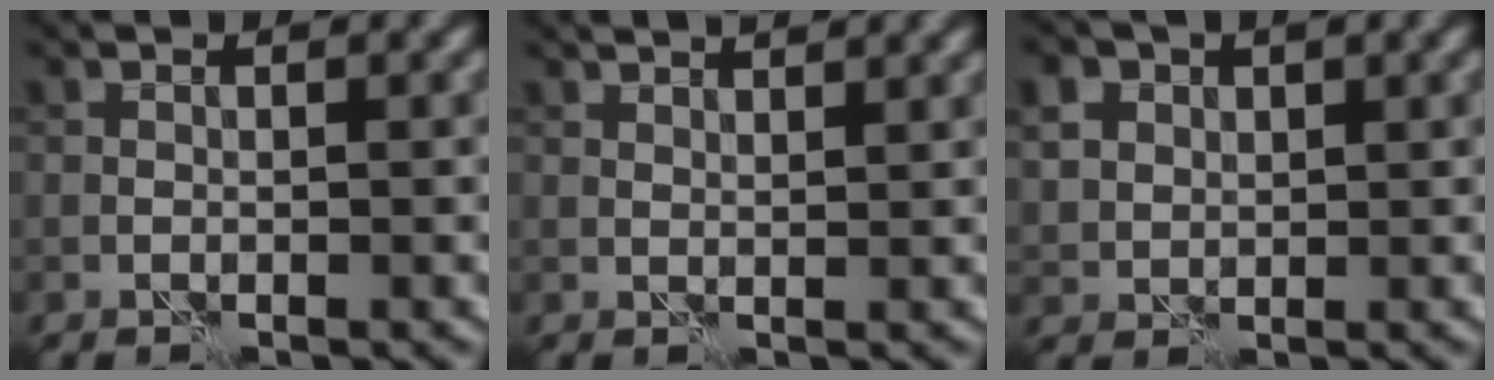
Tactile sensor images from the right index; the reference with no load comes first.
{"total": 3.5, "force": [2.8, 1.1, 1.8], "torque": [-0.019, 0.020, 0.017]}
{"total": 3.2, "force": [1.3, 2.4, 1.6], "torque": [-0.043, 0.003, 0.024]}